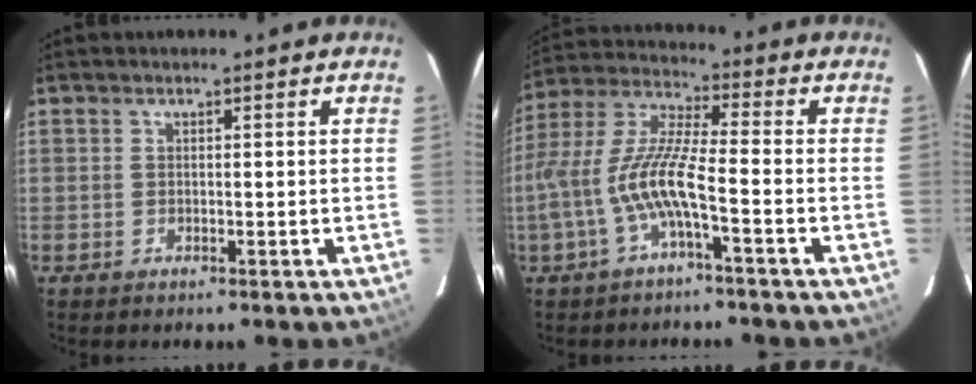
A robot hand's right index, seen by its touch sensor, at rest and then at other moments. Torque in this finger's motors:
{"motor_torque": [1.16, -0.93, 0.93, 0.21]}